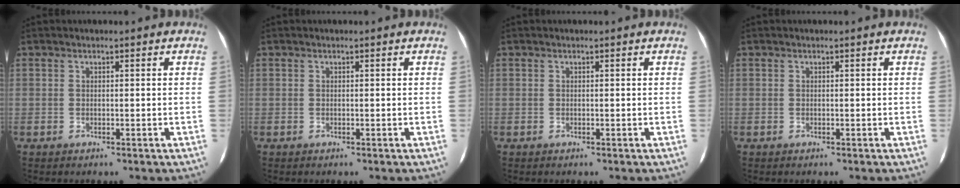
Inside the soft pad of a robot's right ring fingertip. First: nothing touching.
{"total": 0.0}
{"total": 0.0}
{"total": 0.0}